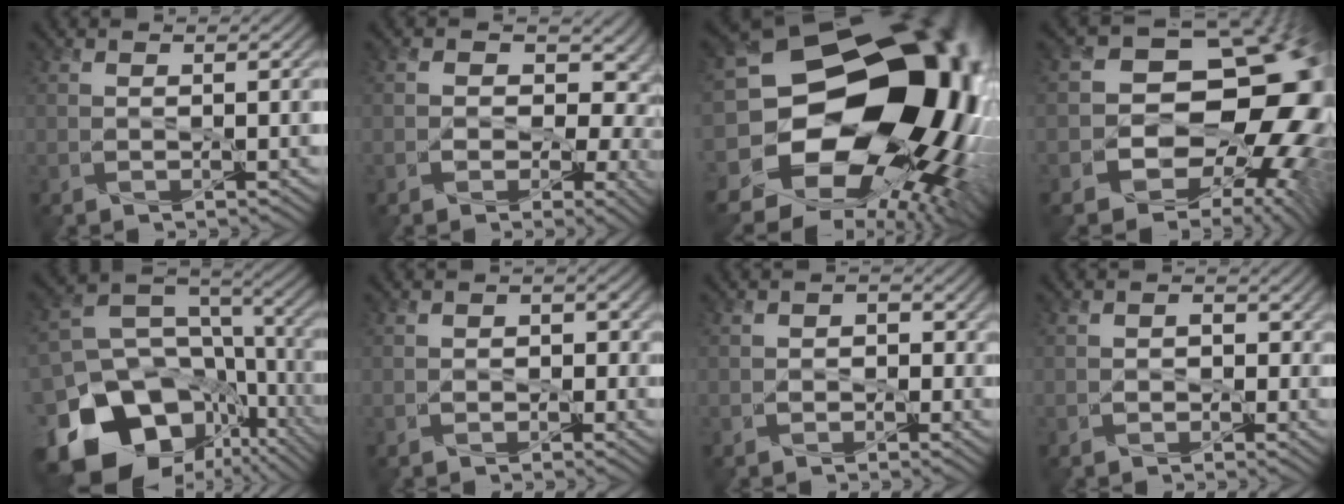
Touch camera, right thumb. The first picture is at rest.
{"total": 8.5, "force": [-0.8, 6.4, 5.6], "torque": [-0.074, -0.006, -0.008]}
{"total": 22.5, "force": [0.1, 17.5, 14.1], "torque": [-0.253, -0.022, 0.001]}
{"total": 19.1, "force": [-3.0, 14.6, 12.0], "torque": [-0.154, -0.016, -0.036]}
{"total": 20.9, "force": [-9.4, 14.9, 11.2], "torque": [-0.243, -0.029, -0.117]}
{"total": 2.5, "force": [-0.5, 2.3, 0.9], "torque": [-0.012, 0.009, -0.012]}
{"total": 3.2, "force": [-0.5, 2.9, 1.4], "torque": [-0.016, 0.010, -0.016]}
{"total": 3.2, "force": [-0.5, 2.8, 1.5], "torque": [-0.023, 0.005, -0.008]}